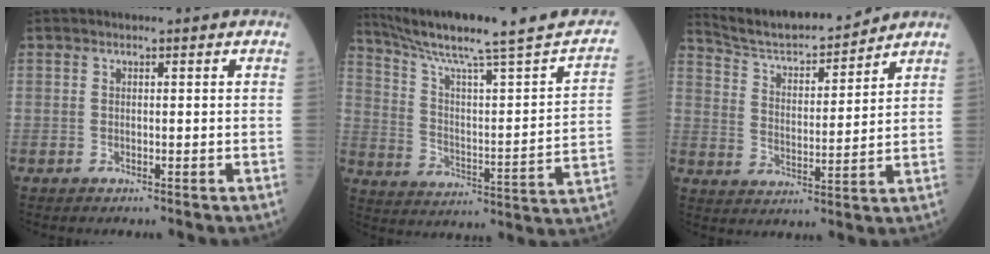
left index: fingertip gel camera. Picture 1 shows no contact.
{"total": 20.5, "force": [17.0, -0.5, 11.6], "torque": [-0.182, -0.038, 0.240]}
{"total": 12.2, "force": [11.7, 1.1, 3.3], "torque": [-0.064, 0.006, 0.202]}